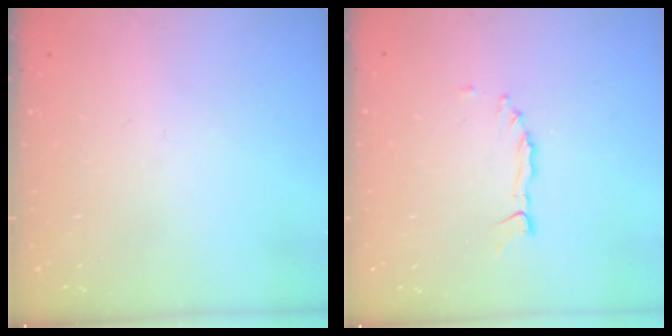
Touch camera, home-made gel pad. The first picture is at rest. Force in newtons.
{"total": 0.8, "press": 0.8, "slide": 0.1}